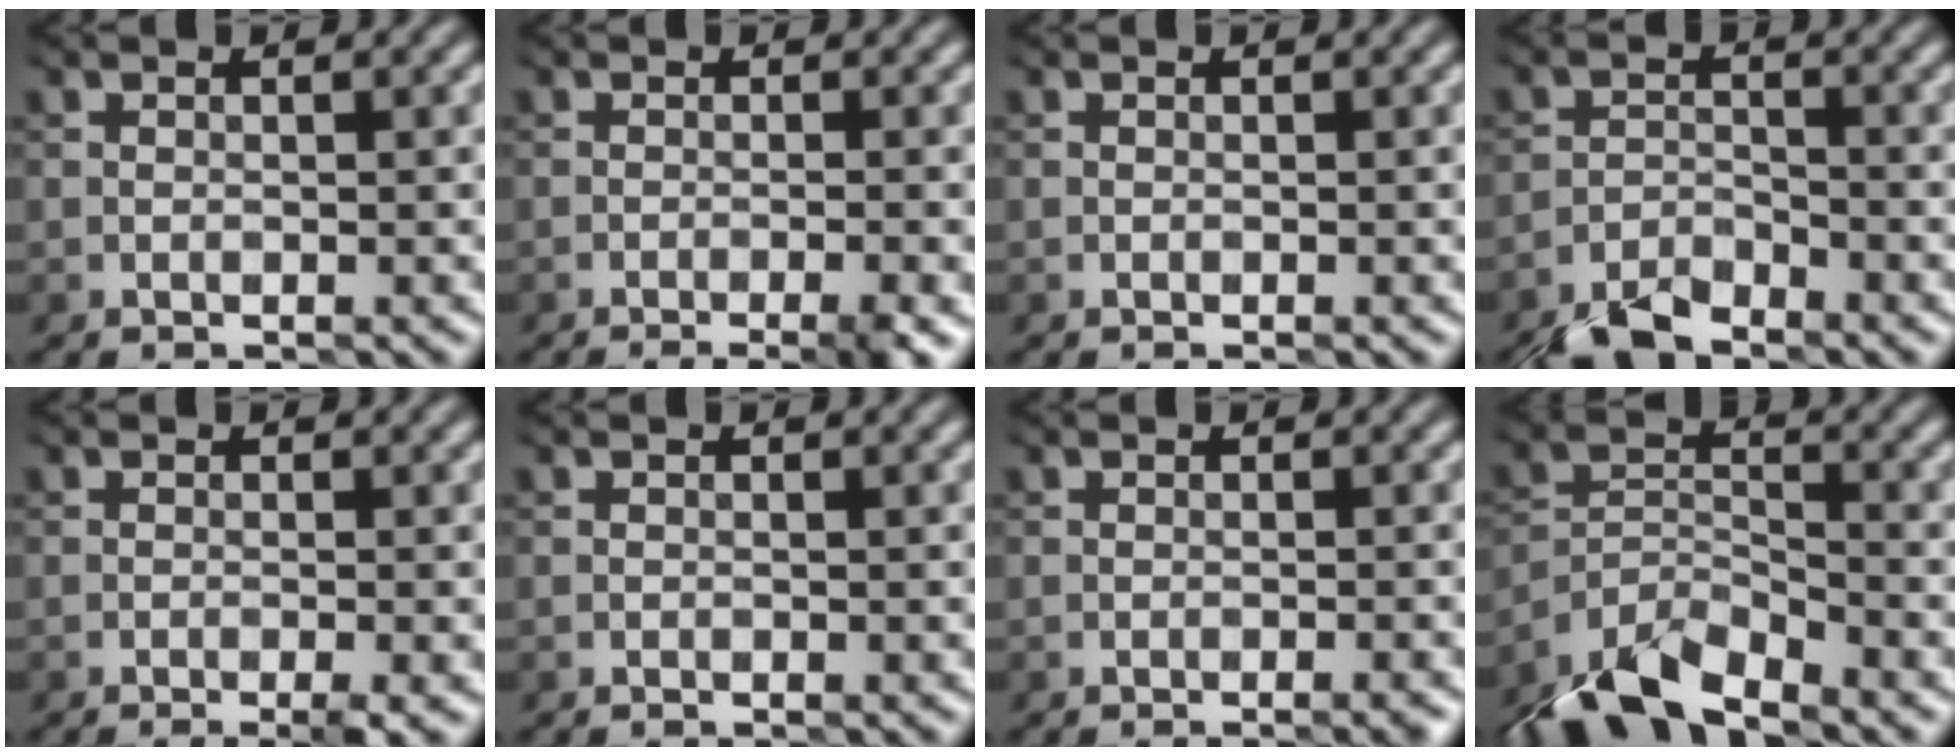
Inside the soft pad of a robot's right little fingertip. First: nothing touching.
{"total": 4.3, "force": [-2.7, 0.6, 3.3], "torque": [-0.058, -0.005, -0.041]}
{"total": 0.0}
{"total": 4.5, "force": [-3.8, 1.3, 1.9], "torque": [-0.030, -0.006, -0.080]}
{"total": 2.4, "force": [-1.4, 0.3, 2.0], "torque": [-0.039, -0.004, -0.023]}
{"total": 0.0}
{"total": 1.0, "force": [-0.8, 0.1, 0.6], "torque": [-0.005, 0.005, -0.013]}
{"total": 7.2, "force": [-5.6, 2.6, 3.7], "torque": [-0.065, -0.009, -0.115]}